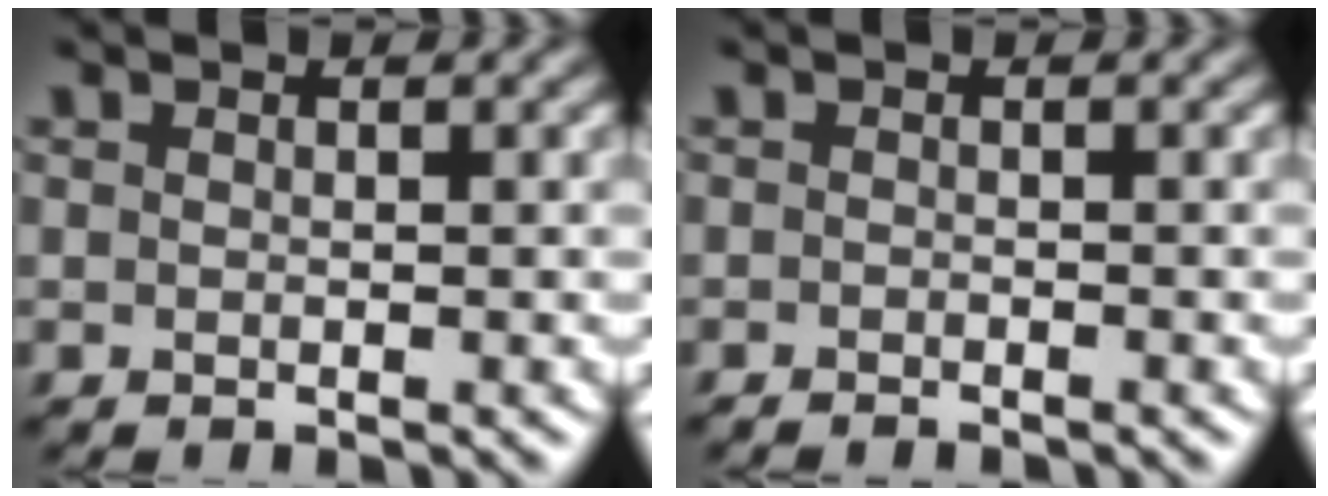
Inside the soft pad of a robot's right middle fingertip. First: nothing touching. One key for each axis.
{"total": 1.0, "fx": -0.9, "fy": 0.2, "fz": 0.4, "tx": -0.001, "ty": -0.003, "tz": -0.016}